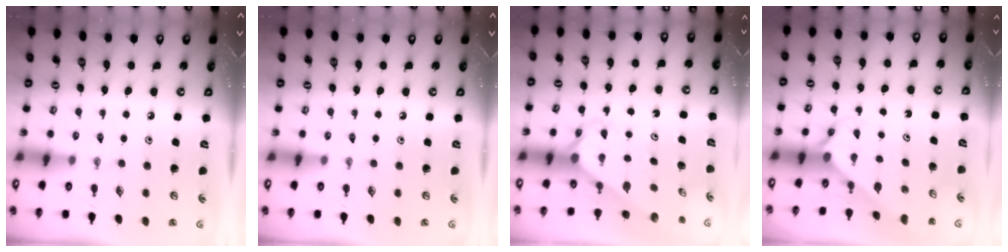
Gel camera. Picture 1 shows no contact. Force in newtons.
{"total": 0.0}
{"total": 2.3, "press": 2.3, "slide": 0.2}
{"total": 3.1, "press": 3.0, "slide": 0.3}